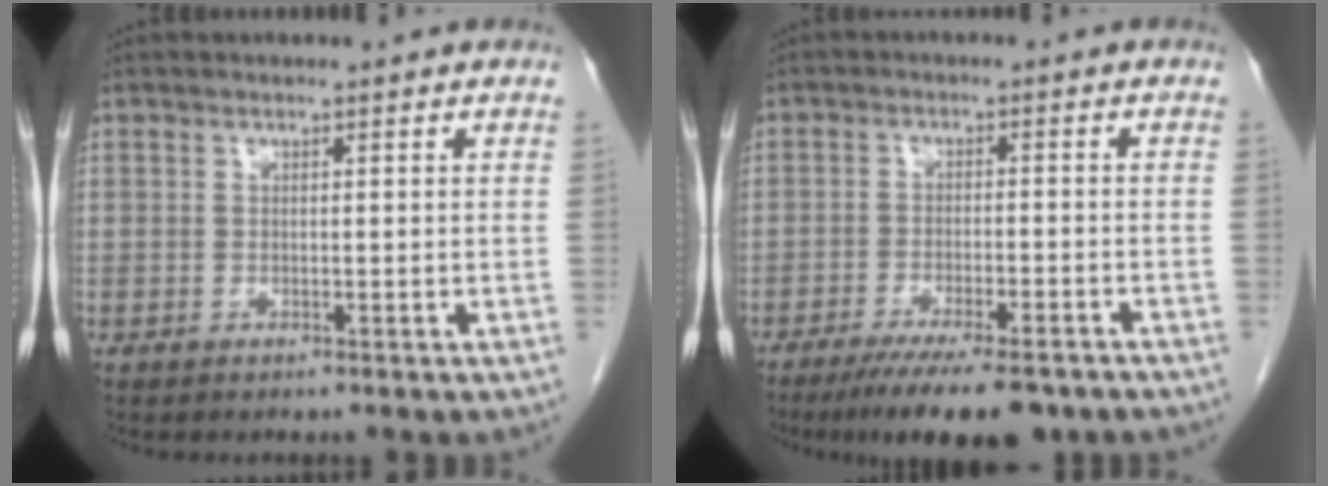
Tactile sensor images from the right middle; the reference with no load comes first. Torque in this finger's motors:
{"motor_torque": [1.09, -1.04, 0.15, 0.07]}